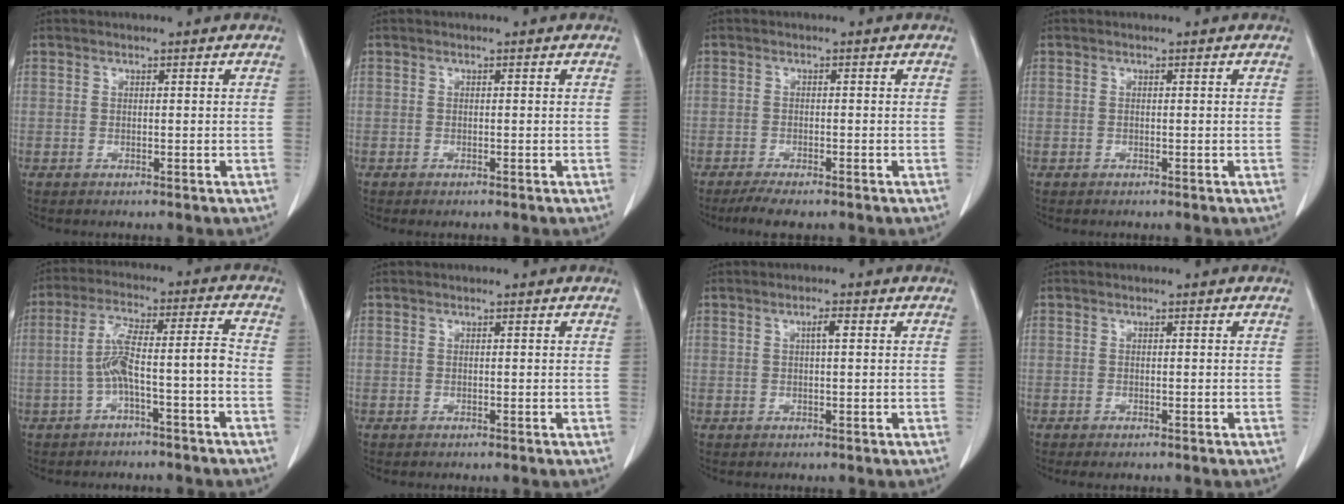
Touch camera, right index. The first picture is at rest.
{"total": 0.5, "force": [-0.5, 0.1, 0.2], "torque": [-0.009, -0.002, -0.005]}
{"total": 3.8, "force": [-3.0, 0.6, 2.2], "torque": [-0.040, -0.009, -0.047]}
{"total": 0.0}
{"total": 7.9, "force": [-2.5, 0.4, 7.5], "torque": [-0.140, 0.035, -0.042]}
{"total": 0.0}
{"total": 1.7, "force": [0.4, 0.2, 1.6], "torque": [-0.028, 0.004, 0.006]}
{"total": 1.0, "force": [-0.8, 0.3, 0.5], "torque": [-0.009, -0.002, -0.008]}